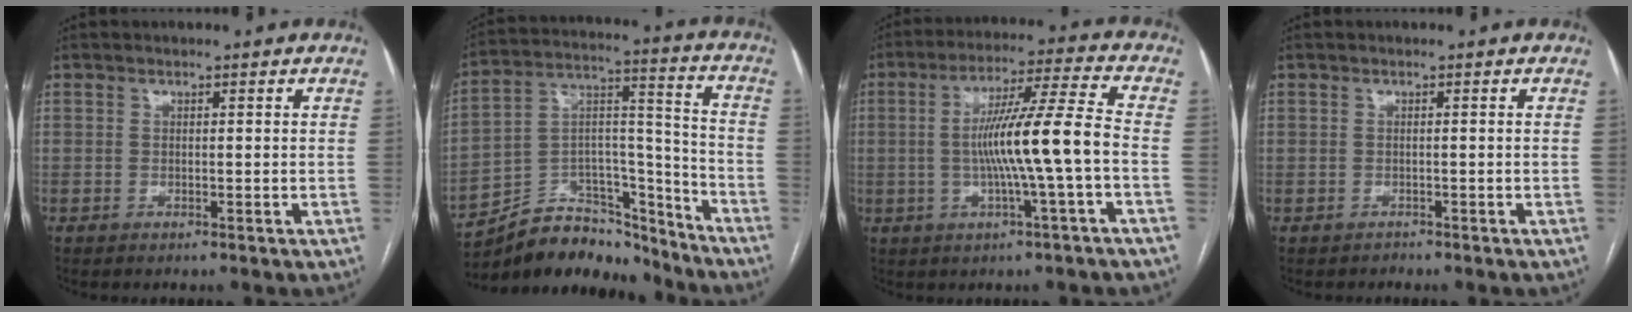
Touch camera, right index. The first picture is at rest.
{"total": 18.9, "force": [-16.9, 6.9, 5.1], "torque": [-0.097, 0.047, -0.275]}
{"total": 11.7, "force": [-1.6, -0.9, 11.5], "torque": [-0.204, 0.012, -0.028]}
{"total": 0.7, "force": [-0.5, 0.4, -0.2], "torque": [-0.002, 0.001, -0.011]}